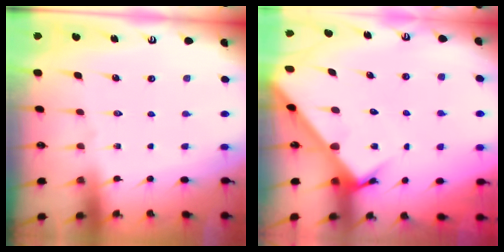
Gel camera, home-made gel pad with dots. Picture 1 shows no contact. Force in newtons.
{"total": 4.8, "press": 4.8, "slide": 0.3}